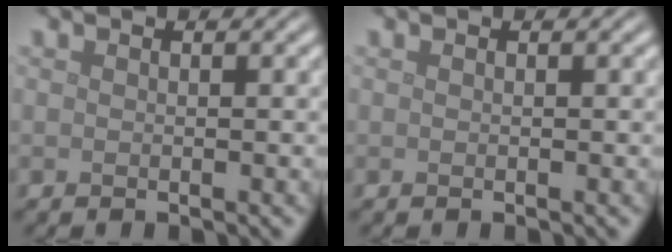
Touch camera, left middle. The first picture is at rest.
{"total": 0.0}